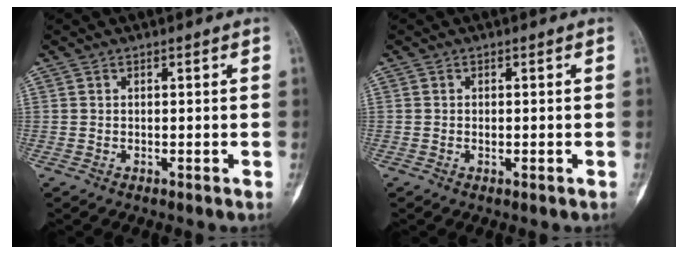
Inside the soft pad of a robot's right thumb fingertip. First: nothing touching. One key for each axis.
{"total": 0.7, "fx": -0.1, "fy": 0.5, "fz": 0.5, "tx": -0.004, "ty": 0.002, "tz": -0.001}